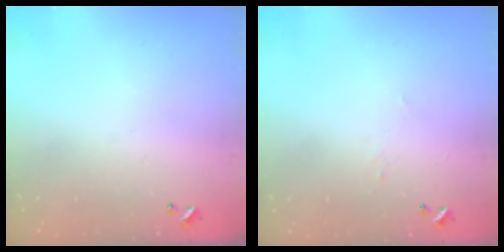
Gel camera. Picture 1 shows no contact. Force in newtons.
{"total": 2.2, "press": 2.0, "slide": 0.8}